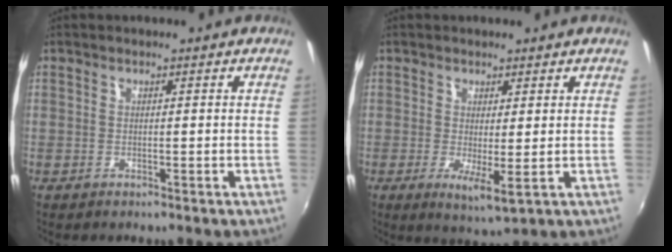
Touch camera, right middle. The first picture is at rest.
{"total": 4.4, "force": [-0.3, 0.6, 4.4], "torque": [-0.076, -0.018, -0.003]}